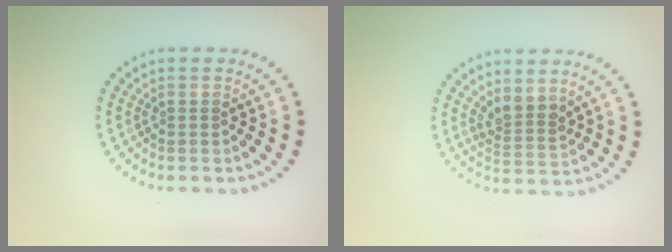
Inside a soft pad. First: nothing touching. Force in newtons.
{"total": 2.3, "press": 1.8, "slide": 1.4}